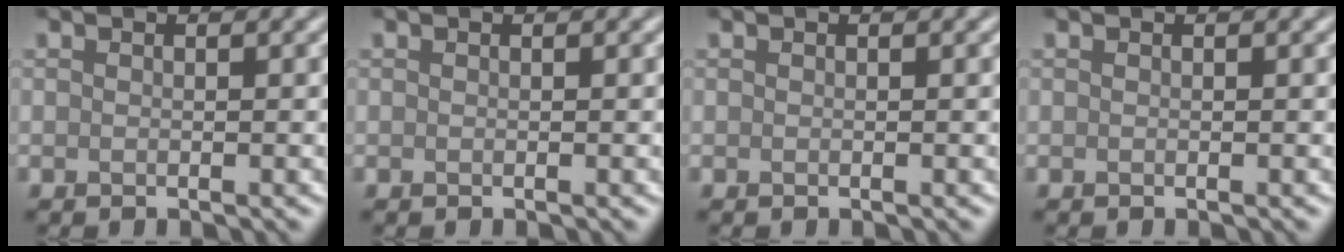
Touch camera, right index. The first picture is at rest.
{"total": 0.0}
{"total": 0.0}
{"total": 0.0}